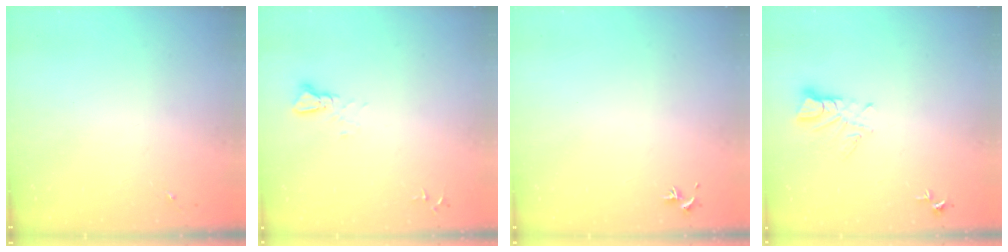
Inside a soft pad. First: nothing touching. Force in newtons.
{"total": 2.2, "press": 2.2, "slide": 0.1}
{"total": 0.0}
{"total": 5.2, "press": 5.2, "slide": 0.3}